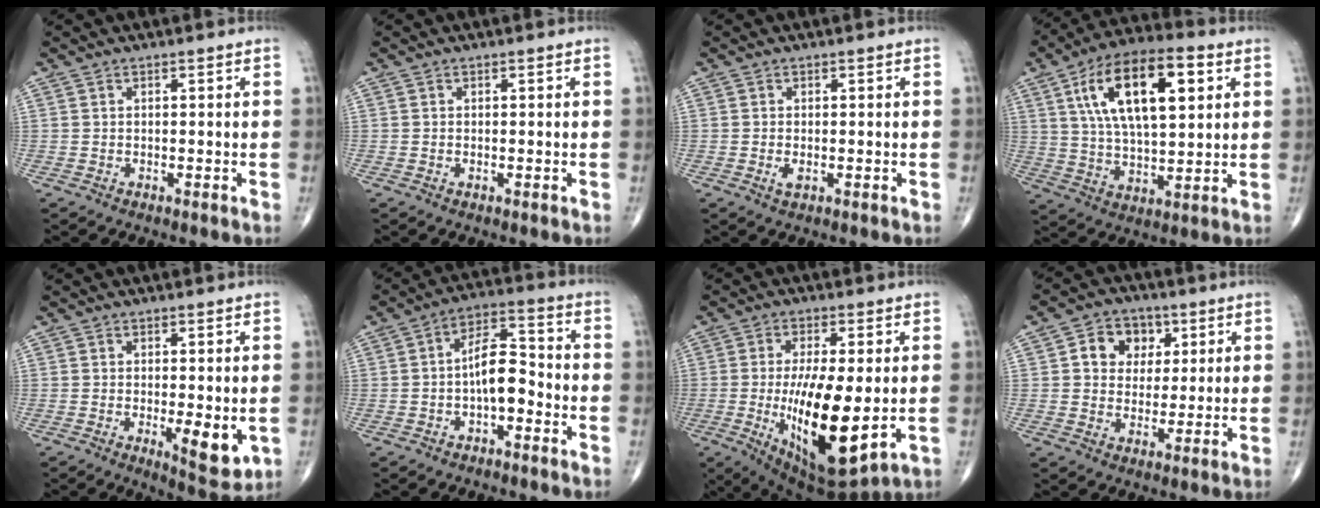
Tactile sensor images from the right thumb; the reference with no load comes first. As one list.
[{"total": 0.0}, {"total": 1.4, "force": [-0.2, 0.7, 1.2], "torque": [-0.025, -0.004, -0.005]}, {"total": 19.3, "force": [6.5, 8.4, 16.1], "torque": [-0.264, -0.002, 0.109]}, {"total": 6.7, "force": [-1.0, 2.5, 6.1], "torque": [-0.080, -0.019, -0.008]}, {"total": 8.7, "force": [-2.0, 4.3, 7.3], "torque": [-0.111, 0.037, -0.042]}, {"total": 17.8, "force": [-2.0, 6.2, 16.5], "torque": [-0.292, -0.030, -0.014]}, {"total": 8.2, "force": [2.5, 6.8, 4.0], "torque": [-0.020, -0.002, 0.037]}]